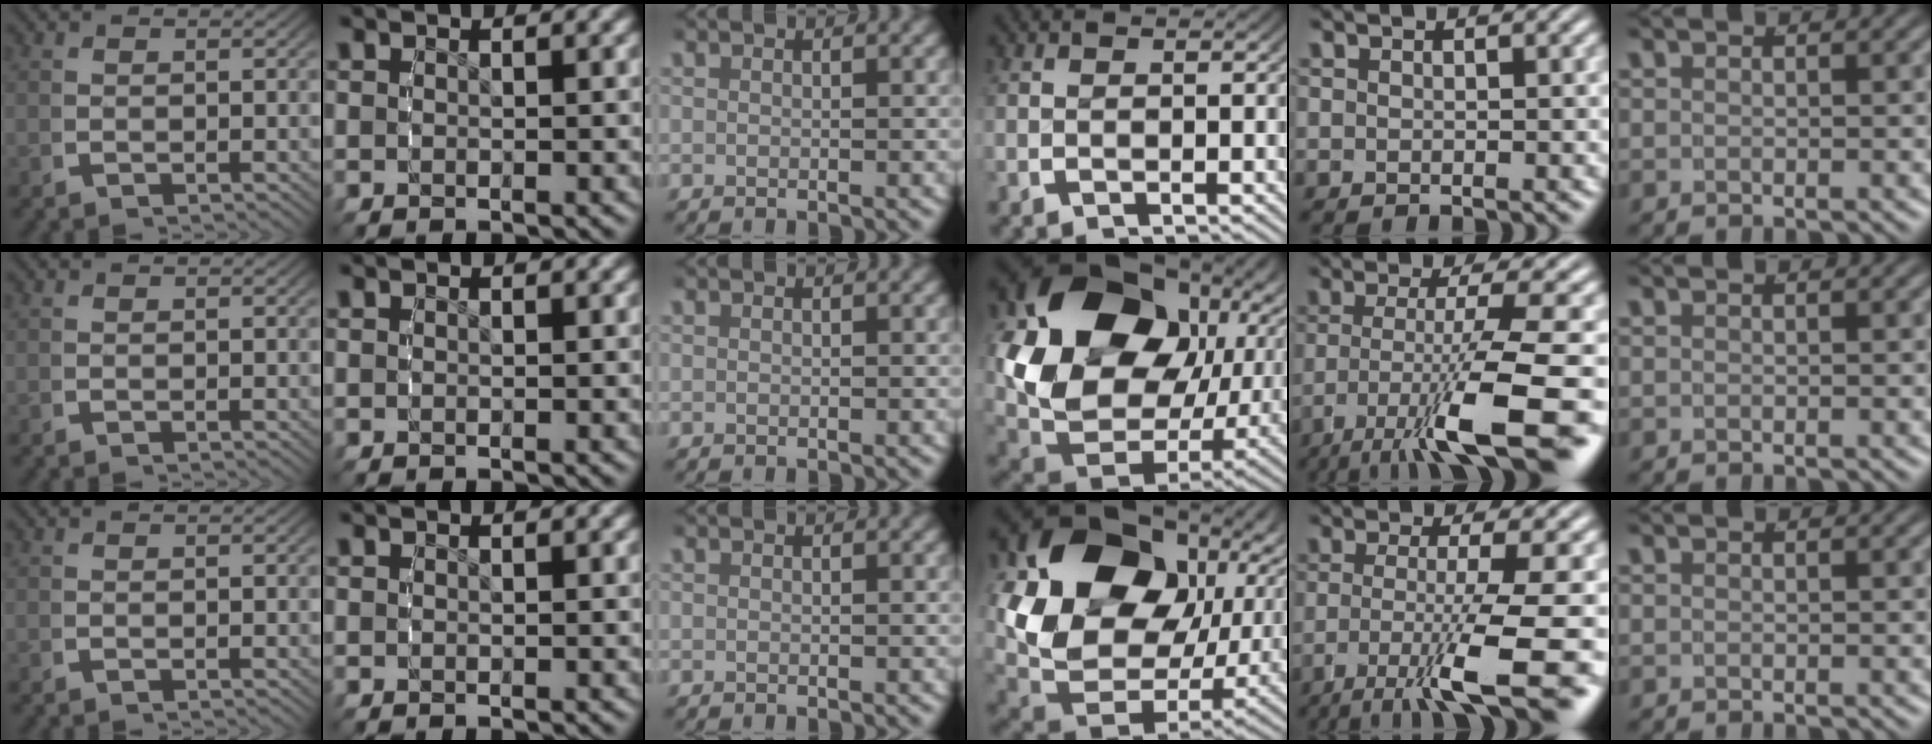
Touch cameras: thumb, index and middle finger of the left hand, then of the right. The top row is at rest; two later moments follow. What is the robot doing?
{"motion": "grasp_and_lifting", "object": "ethernet cable"}